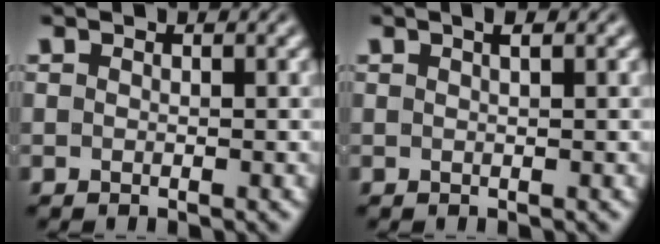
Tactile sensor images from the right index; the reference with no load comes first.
{"total": 1.0, "force": [0.4, -0.4, 0.9], "torque": [-0.007, 0.005, 0.007]}